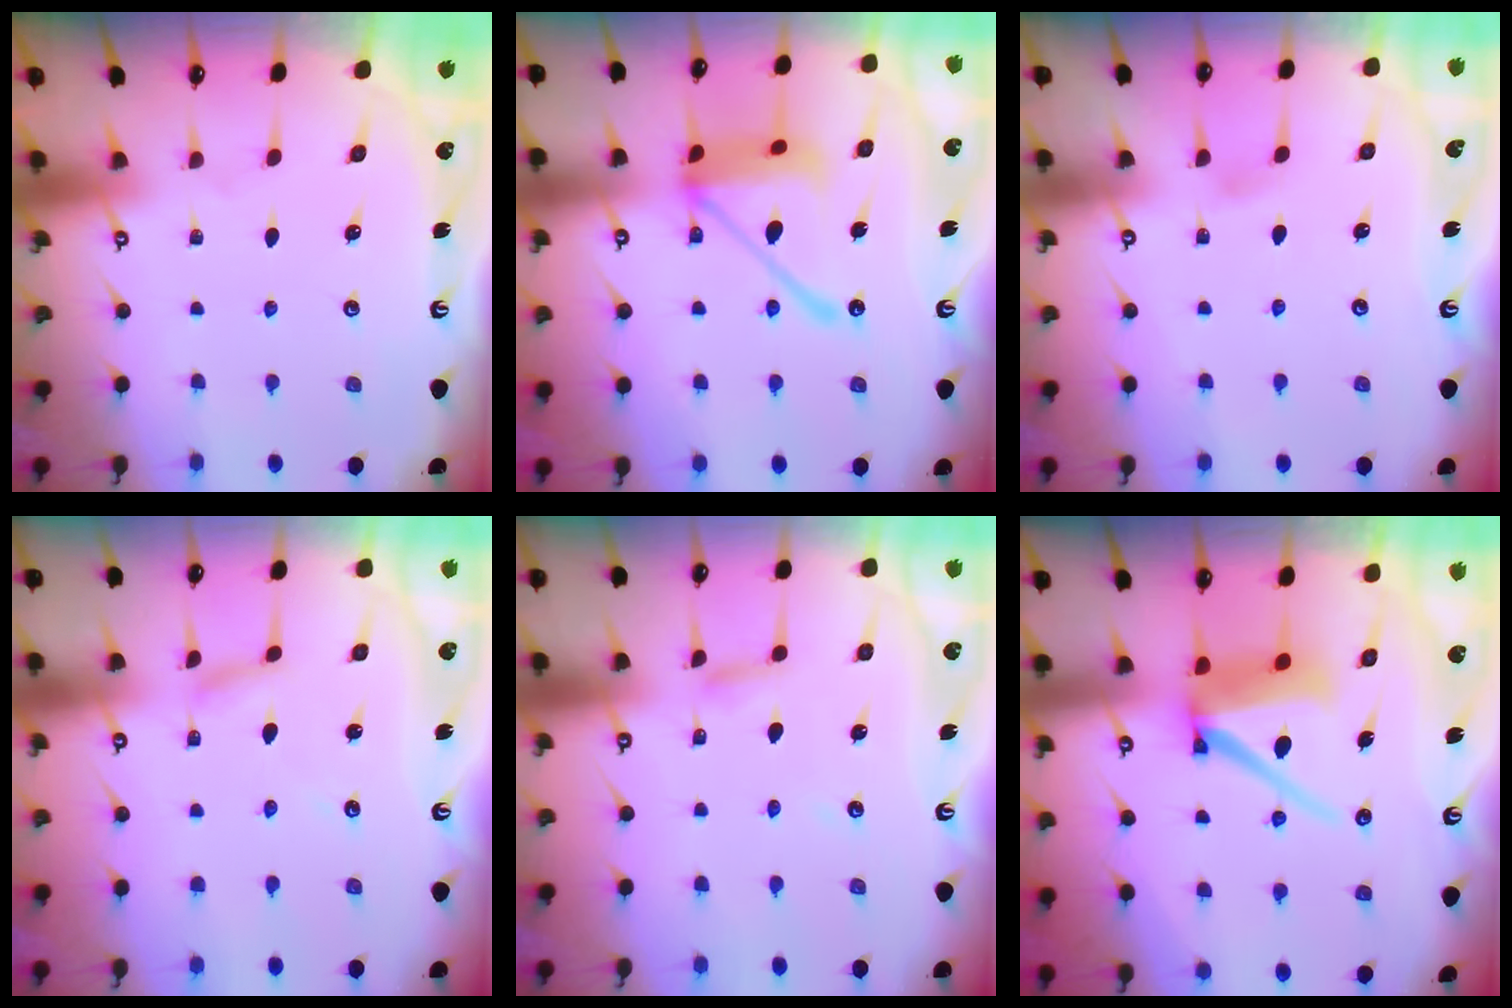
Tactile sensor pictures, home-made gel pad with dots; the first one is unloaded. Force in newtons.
{"total": 16.5, "press": 16.4, "slide": 1.6}
{"total": 2.9, "press": 2.9, "slide": 0.5}
{"total": 2.9, "press": 2.9, "slide": 0.2}
{"total": 3.4, "press": 3.4, "slide": 0.1}
{"total": 11.3, "press": 11.3, "slide": 1.4}